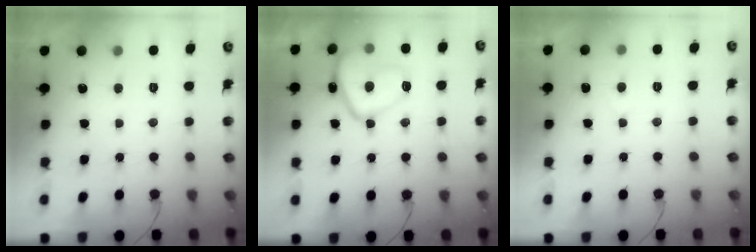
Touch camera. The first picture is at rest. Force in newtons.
{"total": 12.6, "press": 12.6, "slide": 1.2}
{"total": 2.9, "press": 2.9, "slide": 0.4}